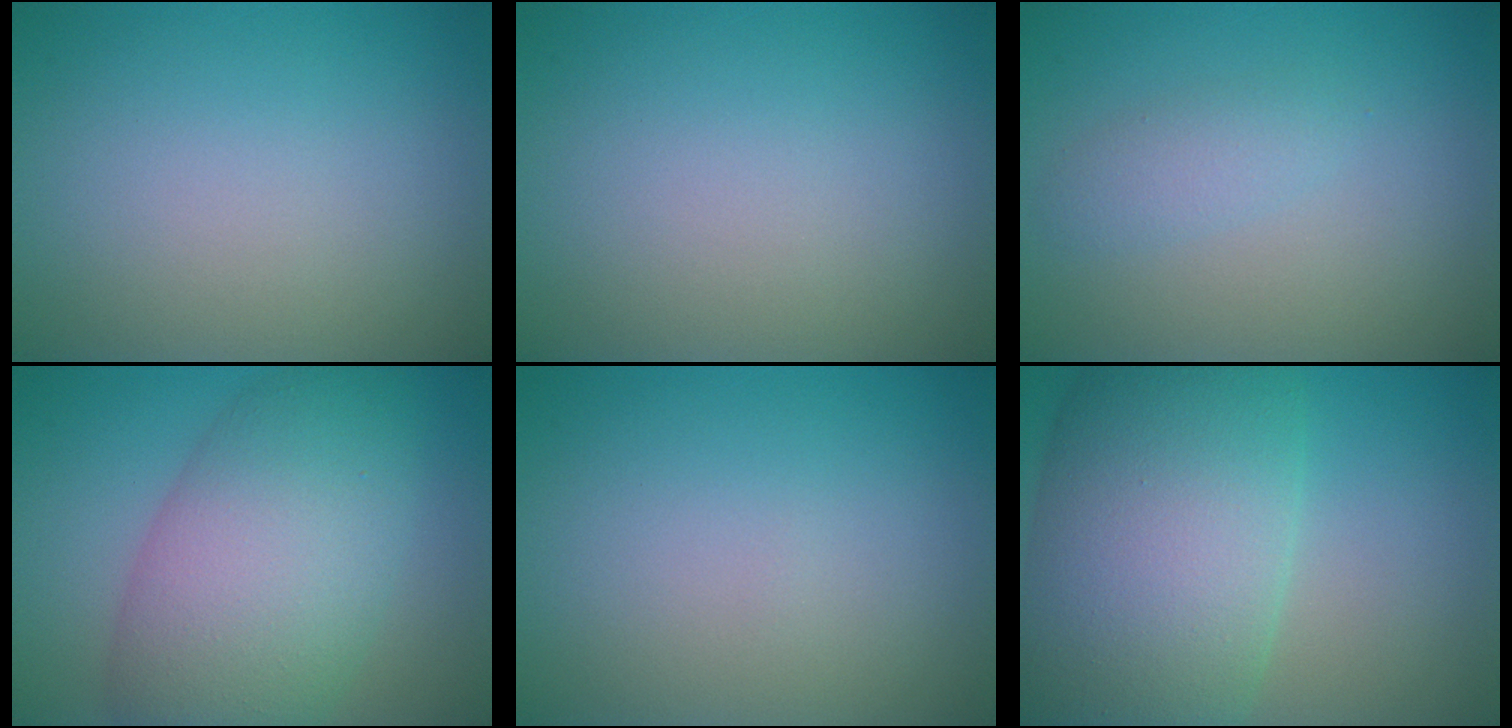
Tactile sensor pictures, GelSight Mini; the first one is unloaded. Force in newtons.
{"total": 0.0}
{"total": 1.5, "press": 1.5, "slide": 0.1}
{"total": 9.6, "press": 9.6, "slide": 0.2}
{"total": 0.0}
{"total": 13.6, "press": 13.6, "slide": 0.3}